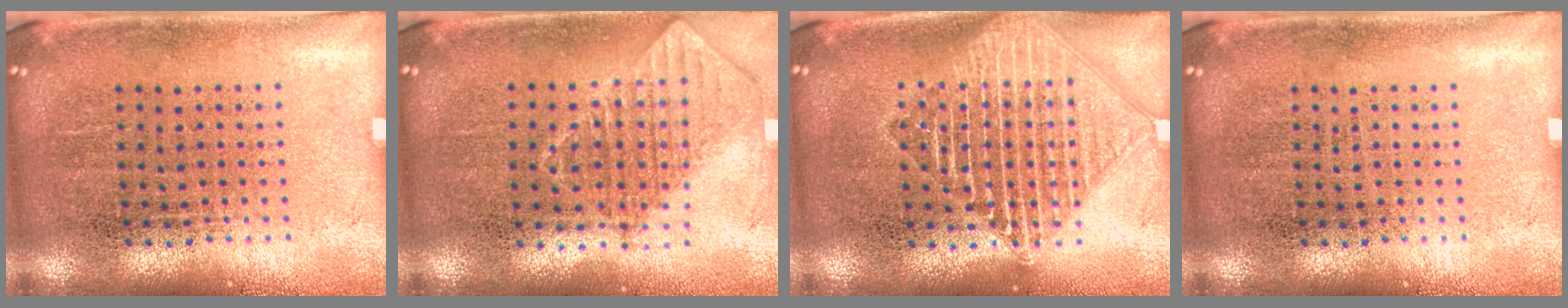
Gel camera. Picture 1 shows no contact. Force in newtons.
{"total": 0.8, "press": 0.8, "slide": 0.0}
{"total": 2.3, "press": 2.3, "slide": 0.4}
{"total": 0.0}